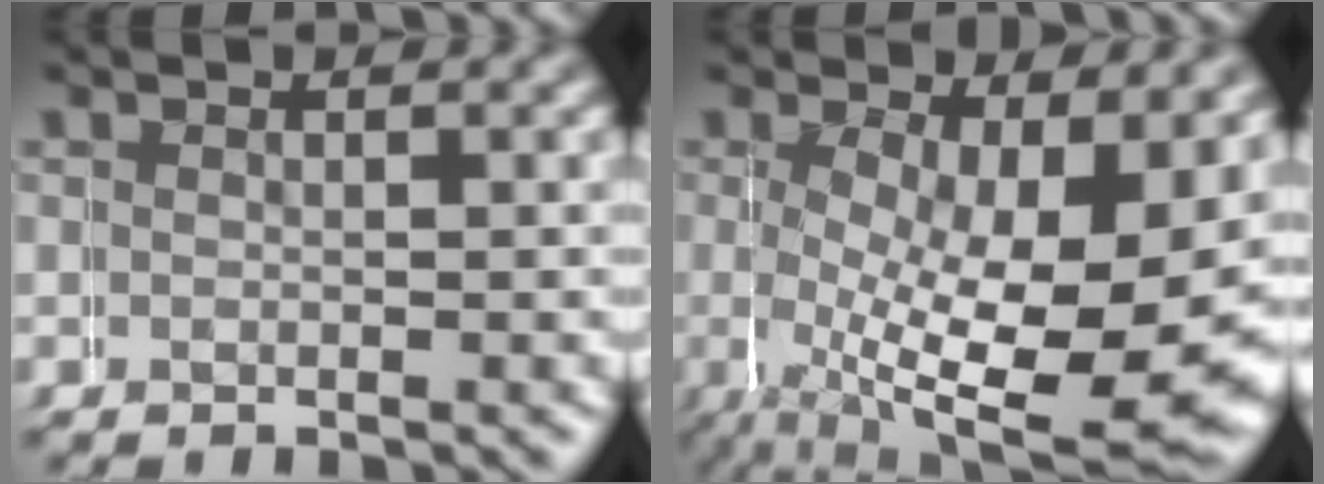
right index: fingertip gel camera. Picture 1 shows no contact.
{"total": 12.9, "force": [-1.2, 5.8, 11.5], "torque": [-0.194, -0.054, 0.018]}